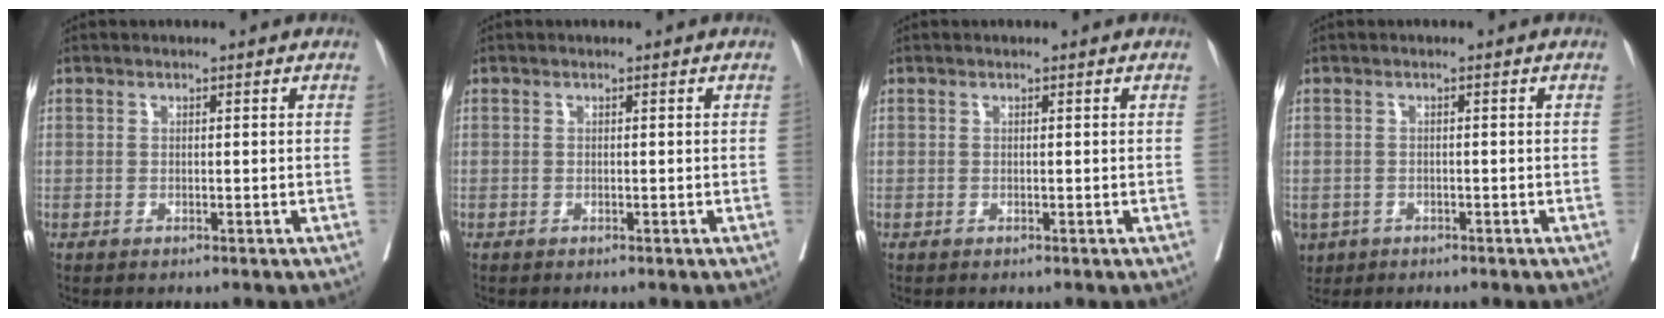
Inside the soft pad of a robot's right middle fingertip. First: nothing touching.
{"total": 0.0}
{"total": 0.0}
{"total": 3.7, "force": [-2.2, 2.8, 0.9], "torque": [-0.015, 0.001, -0.033]}